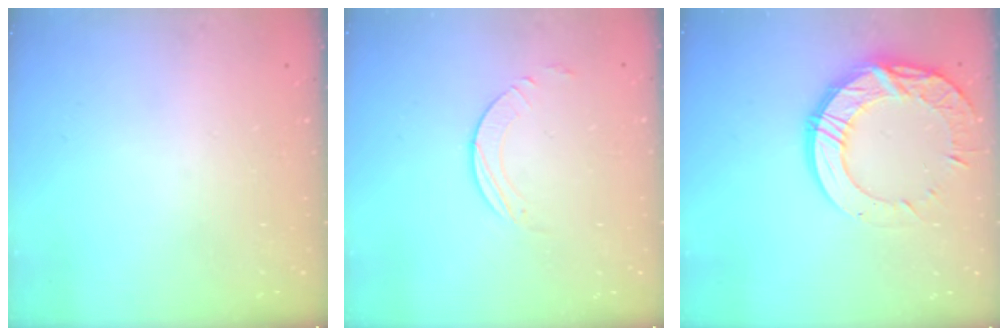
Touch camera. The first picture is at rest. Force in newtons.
{"total": 3.9, "press": 3.8, "slide": 0.5}
{"total": 15.9, "press": 15.8, "slide": 1.4}